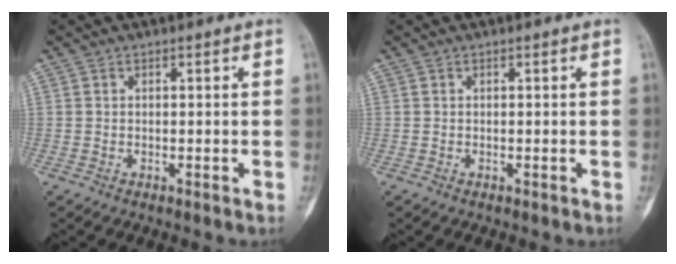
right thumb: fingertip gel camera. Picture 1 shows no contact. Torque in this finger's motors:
{"motor_torque": [0.16, -0.06, 0.13, 0.02, 0.03]}